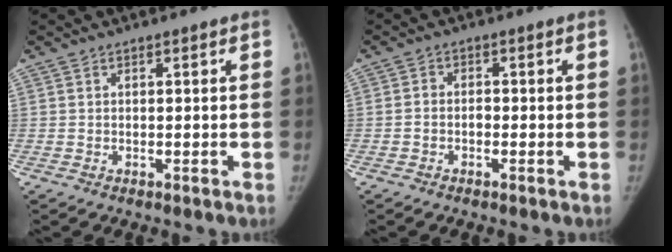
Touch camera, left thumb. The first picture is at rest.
{"total": 1.6, "force": [-0.8, 1.1, 0.9], "torque": [-0.009, 0.008, -0.016]}